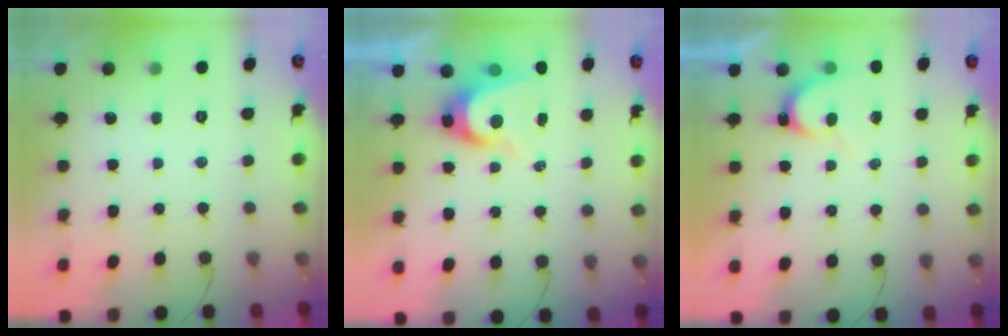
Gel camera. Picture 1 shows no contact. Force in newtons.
{"total": 8.8, "press": 8.8, "slide": 0.4}
{"total": 7.6, "press": 7.6, "slide": 0.4}